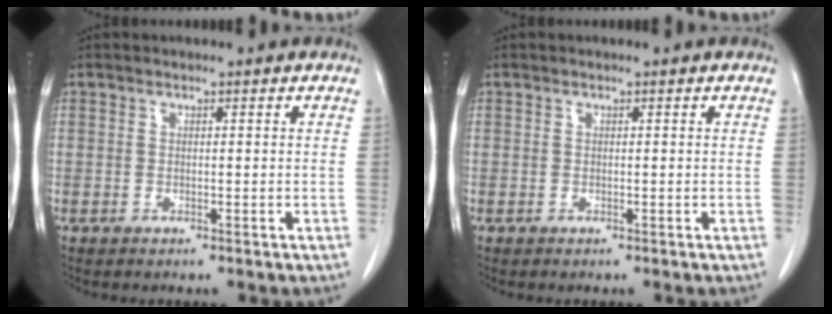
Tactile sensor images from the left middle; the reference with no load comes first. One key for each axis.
{"total": 0.0}